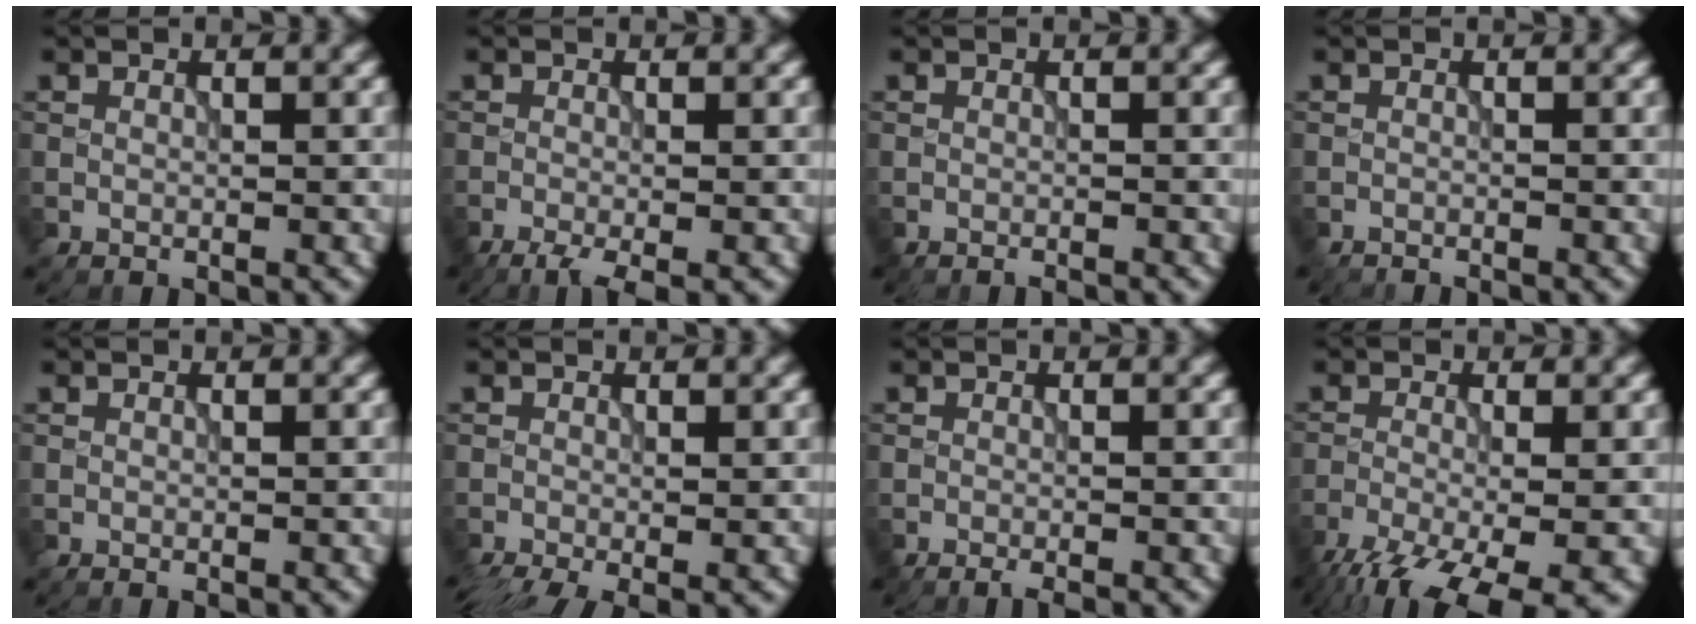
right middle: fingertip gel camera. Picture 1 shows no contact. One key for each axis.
{"total": 3.2, "fx": -1.9, "fy": 0.7, "fz": 2.4, "tx": -0.038, "ty": -0.005, "tz": -0.038}
{"total": 1.0, "fx": -0.9, "fy": 0.0, "fz": 0.3, "tx": 0.001, "ty": -0.004, "tz": -0.016}
{"total": 1.5, "fx": -1.4, "fy": 0.1, "fz": 0.1, "tx": 0.006, "ty": -0.007, "tz": -0.026}
{"total": 0.0}
{"total": 4.5, "fx": -2.7, "fy": 1.3, "fz": 3.4, "tx": -0.057, "ty": -0.018, "tz": -0.044}
{"total": 1.5, "fx": -1.0, "fy": 0.2, "fz": 1.0, "tx": -0.006, "ty": -0.005, "tz": -0.018}
{"total": 11.2, "fx": -7.4, "fy": 3.8, "fz": 7.5, "tx": -0.136, "ty": -0.047, "tz": -0.110}